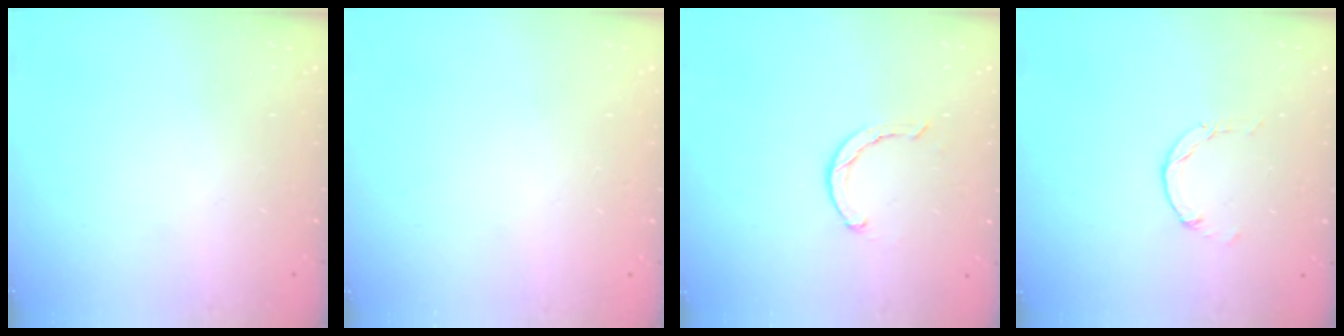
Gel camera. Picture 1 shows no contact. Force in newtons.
{"total": 2.5, "press": 2.5, "slide": 0.2}
{"total": 1.5, "press": 1.5, "slide": 0.3}
{"total": 1.1, "press": 1.1, "slide": 0.2}